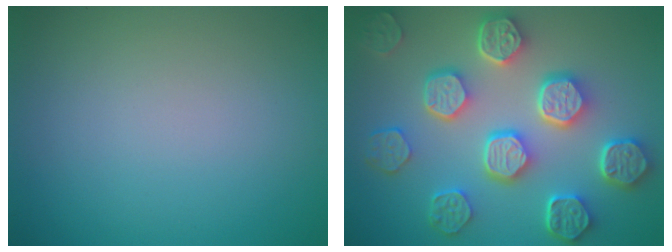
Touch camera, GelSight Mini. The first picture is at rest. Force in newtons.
{"total": 8.5, "press": 6.6, "slide": 5.3}